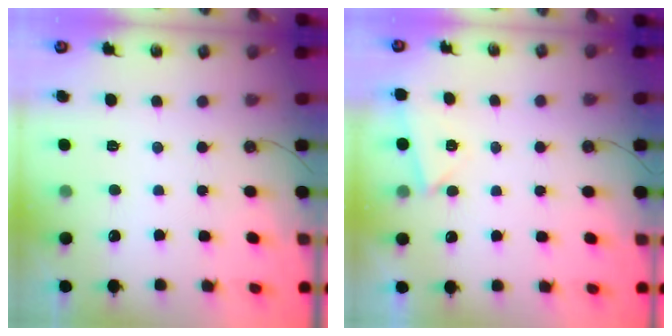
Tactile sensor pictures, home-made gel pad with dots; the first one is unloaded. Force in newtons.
{"total": 2.9, "press": 2.8, "slide": 0.6}